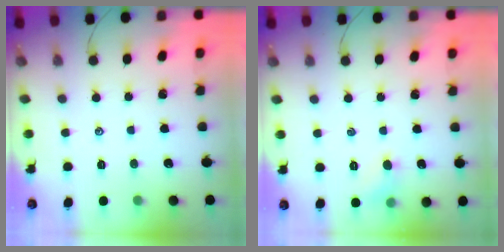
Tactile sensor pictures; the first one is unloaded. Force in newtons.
{"total": 4.7, "press": 4.4, "slide": 1.6}